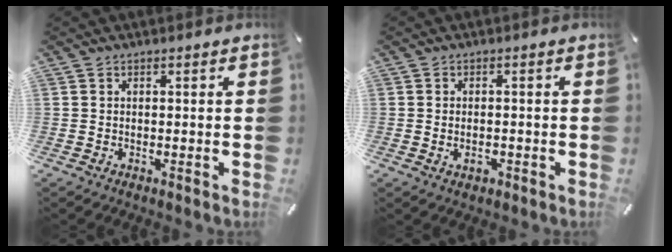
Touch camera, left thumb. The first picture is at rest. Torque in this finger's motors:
{"motor_torque": [0.24, -0.39, -0.03, 0.05, -0.01]}